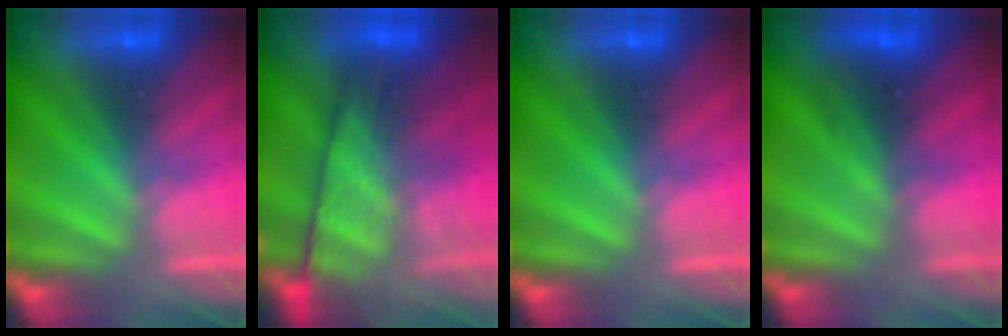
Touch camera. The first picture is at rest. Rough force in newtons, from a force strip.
{"total": 9.4}
{"total": 0.0}
{"total": 2.6}